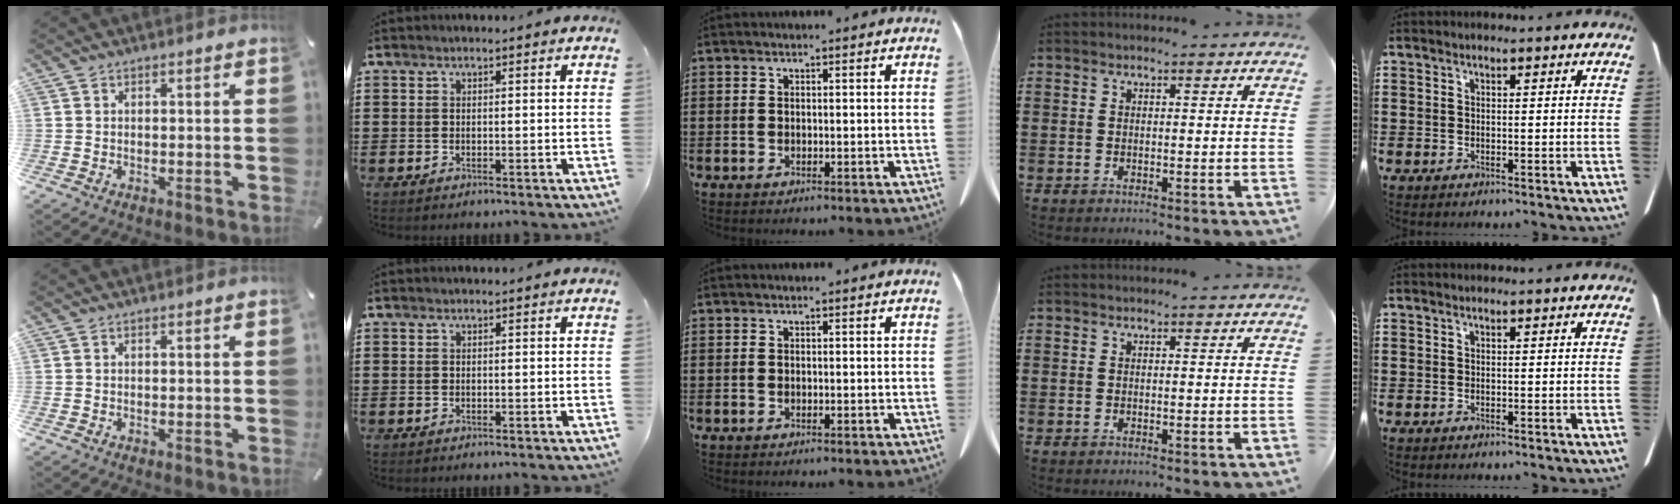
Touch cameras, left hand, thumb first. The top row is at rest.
{}